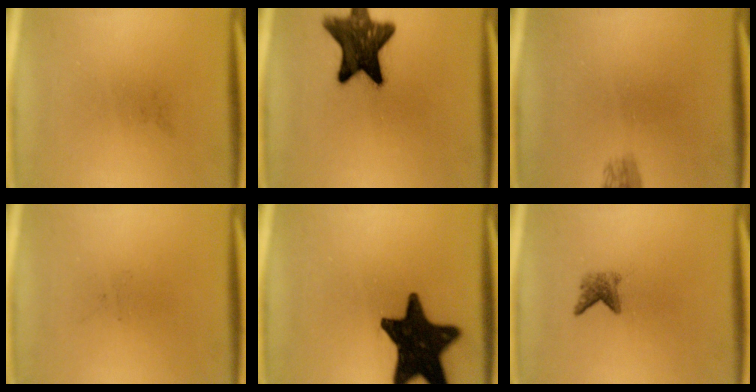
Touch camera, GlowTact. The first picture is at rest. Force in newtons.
{"total": 14.4}
{"total": 1.6}
{"total": 0.0}
{"total": 18.6}
{"total": 2.1}